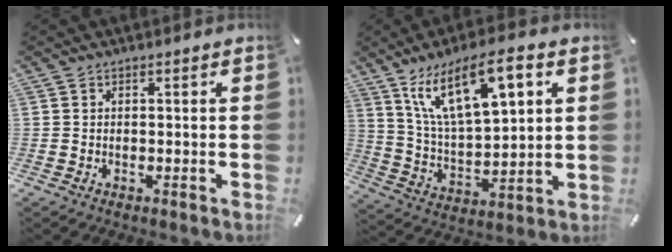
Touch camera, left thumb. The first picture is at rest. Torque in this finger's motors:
{"motor_torque": [2.52, 2.48, 1.89, -0.88, 0.21]}